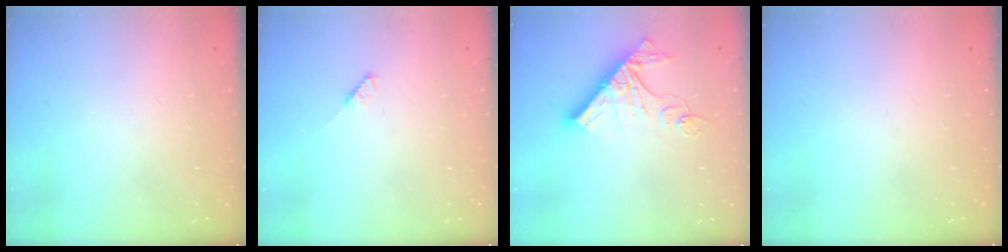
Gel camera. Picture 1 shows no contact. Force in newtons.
{"total": 3.0, "press": 3.0, "slide": 0.2}
{"total": 12.9, "press": 12.9, "slide": 1.0}
{"total": 0.0}